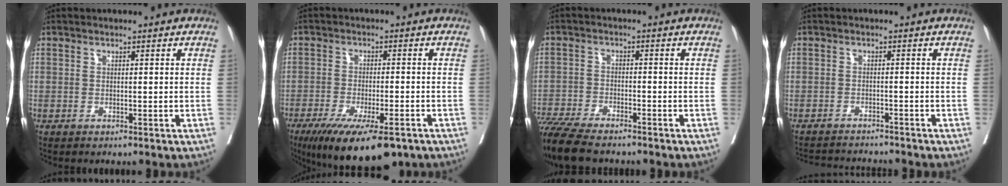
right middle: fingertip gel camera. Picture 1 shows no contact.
{"total": 13.4, "force": [-9.3, 3.0, 9.2], "torque": [-0.140, -0.027, -0.143]}
{"total": 11.2, "force": [-9.7, 2.0, 5.3], "torque": [-0.096, -0.021, -0.161]}
{"total": 6.6, "force": [-6.5, -0.1, 0.9], "torque": [-0.011, -0.004, -0.099]}